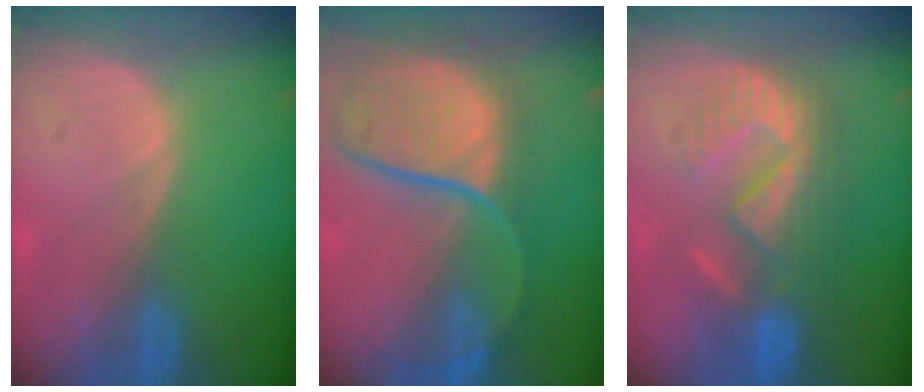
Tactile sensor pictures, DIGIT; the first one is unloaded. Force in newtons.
{"total": 12.2, "press": 9.9, "slide": 7.1}
{"total": 9.1, "press": 8.9, "slide": 1.9}